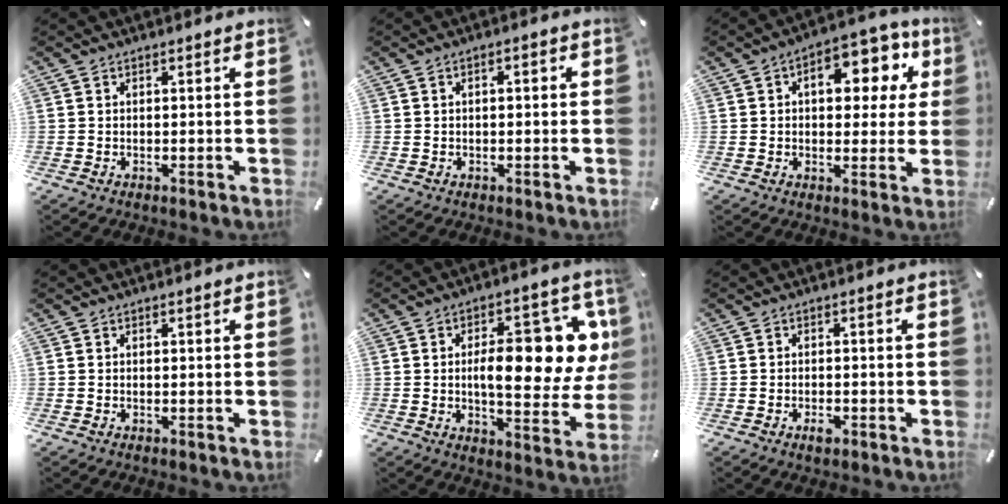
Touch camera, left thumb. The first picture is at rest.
{"total": 1.7, "force": [-0.5, 0.8, 1.4], "torque": [-0.024, 0.005, -0.011]}
{"total": 12.3, "force": [3.8, 7.3, 9.1], "torque": [-0.113, -0.015, 0.058]}
{"total": 0.0}
{"total": 16.8, "force": [3.0, 7.2, 14.9], "torque": [-0.206, -0.011, 0.049]}
{"total": 2.1, "force": [-1.2, 1.0, 1.5], "torque": [-0.029, 0.003, -0.020]}